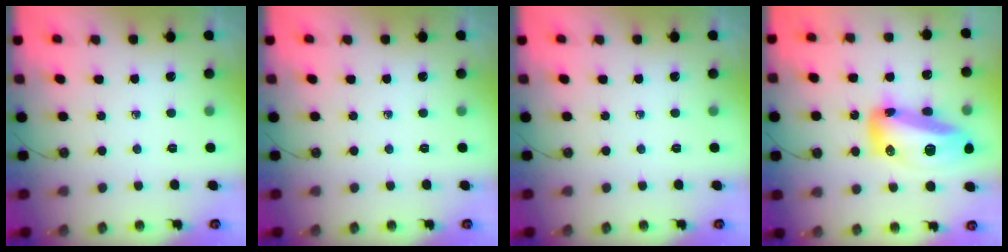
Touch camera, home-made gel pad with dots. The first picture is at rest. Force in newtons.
{"total": 0.0}
{"total": 0.0}
{"total": 18.3, "press": 18.2, "slide": 1.6}